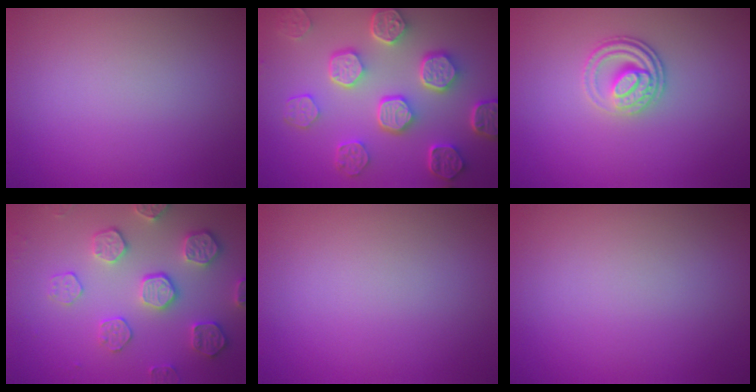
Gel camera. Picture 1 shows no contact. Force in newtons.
{"total": 7.6, "press": 5.9, "slide": 4.8}
{"total": 2.8, "press": 2.5, "slide": 1.4}
{"total": 4.4, "press": 4.3, "slide": 1.1}
{"total": 0.0}
{"total": 0.0}